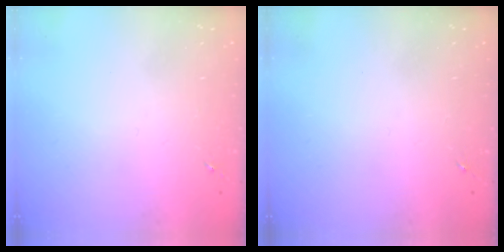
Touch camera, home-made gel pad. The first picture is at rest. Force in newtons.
{"total": 0.0}